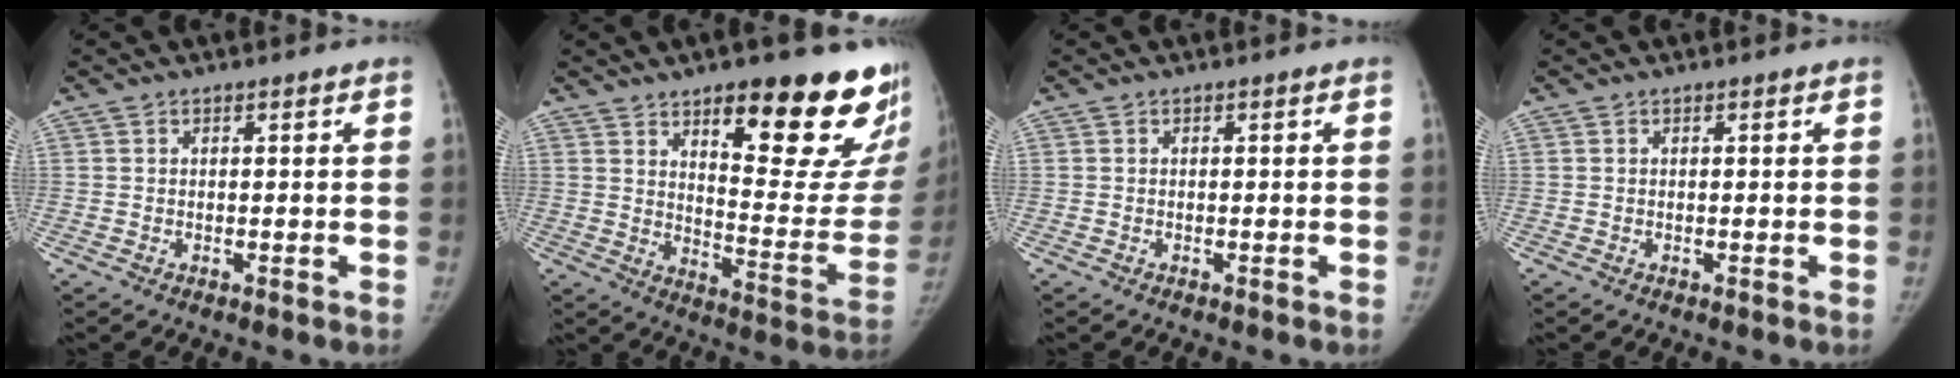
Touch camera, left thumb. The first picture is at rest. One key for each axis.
{"total": 25.2, "fx": 14.4, "fy": 7.4, "fz": 19.2, "tx": -0.205, "ty": -0.088, "tz": 0.204}
{"total": 0.0}
{"total": 0.0}